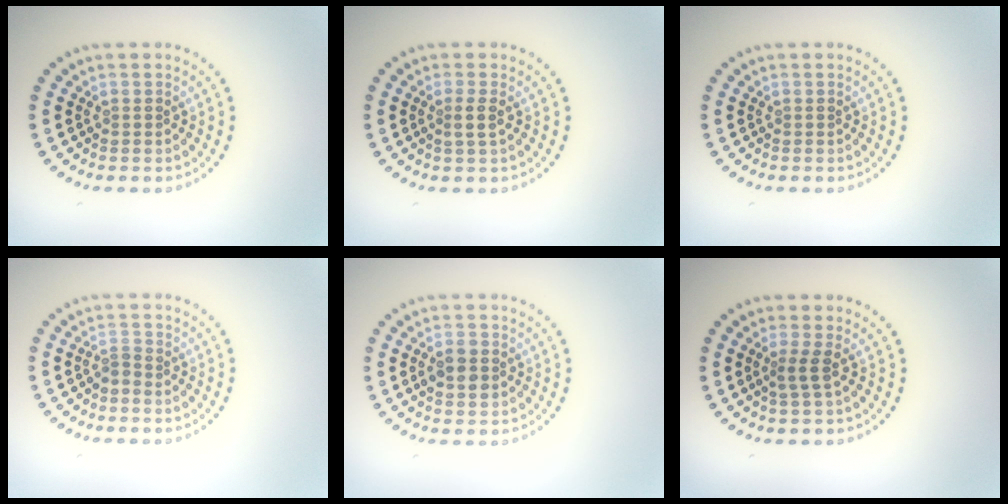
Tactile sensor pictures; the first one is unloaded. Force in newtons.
{"total": 1.4, "press": 1.1, "slide": 0.8}
{"total": 0.0}
{"total": 1.0, "press": 0.4, "slide": 0.9}
{"total": 2.7, "press": 2.7, "slide": 0.1}
{"total": 1.7, "press": 1.2, "slide": 1.2}